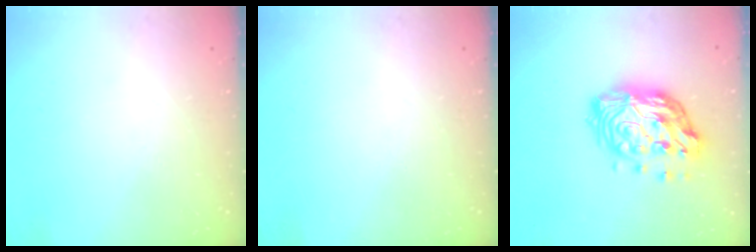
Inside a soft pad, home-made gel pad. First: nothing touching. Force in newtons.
{"total": 0.0}
{"total": 16.0, "press": 16.0, "slide": 1.1}